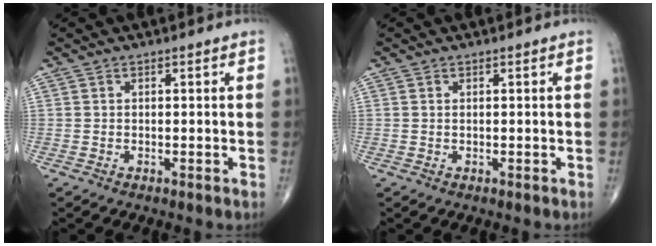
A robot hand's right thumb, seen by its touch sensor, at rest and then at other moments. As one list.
[{"total": 0.0}]